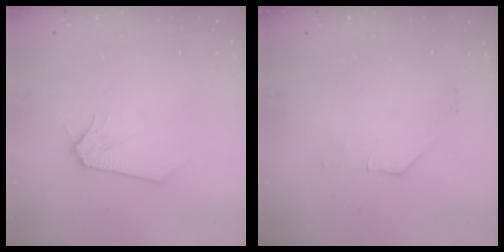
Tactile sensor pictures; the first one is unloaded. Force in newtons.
{"total": 1.0, "press": 0.9, "slide": 0.2}